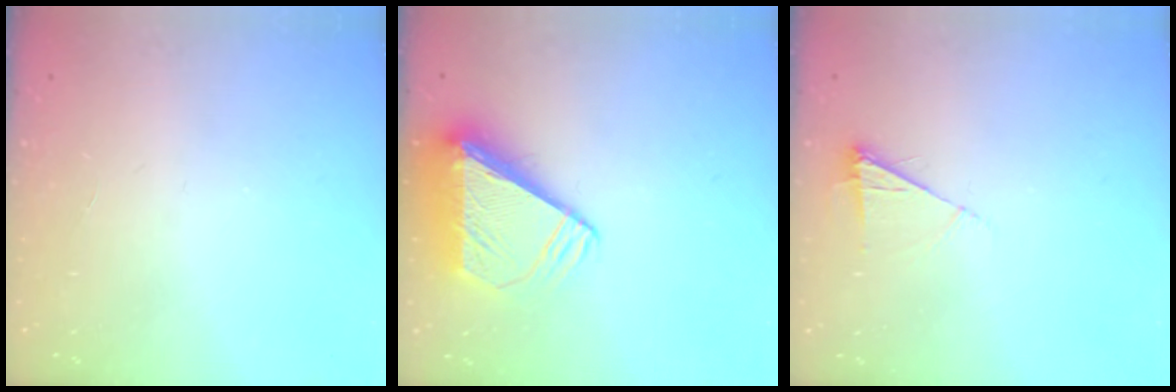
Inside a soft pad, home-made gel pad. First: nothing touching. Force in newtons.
{"total": 8.9, "press": 8.9, "slide": 1.1}
{"total": 5.4, "press": 5.4, "slide": 0.7}